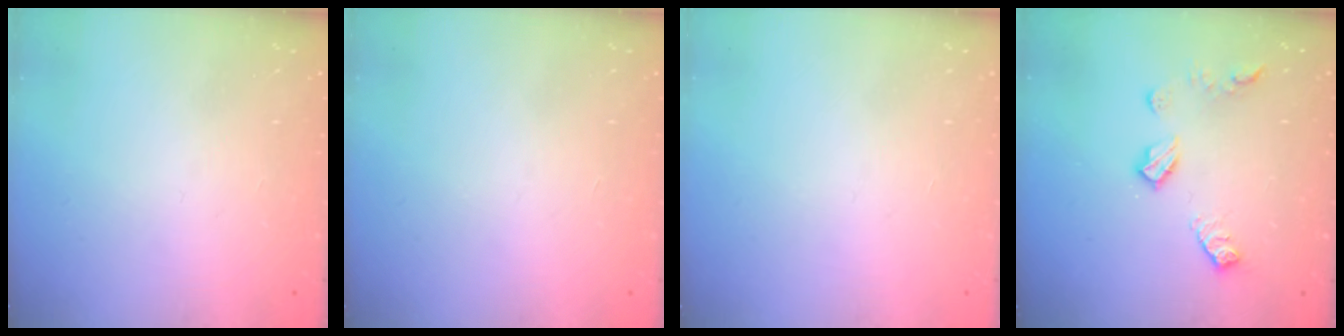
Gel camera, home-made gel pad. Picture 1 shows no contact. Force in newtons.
{"total": 0.0}
{"total": 0.0}
{"total": 8.8, "press": 8.8, "slide": 0.3}